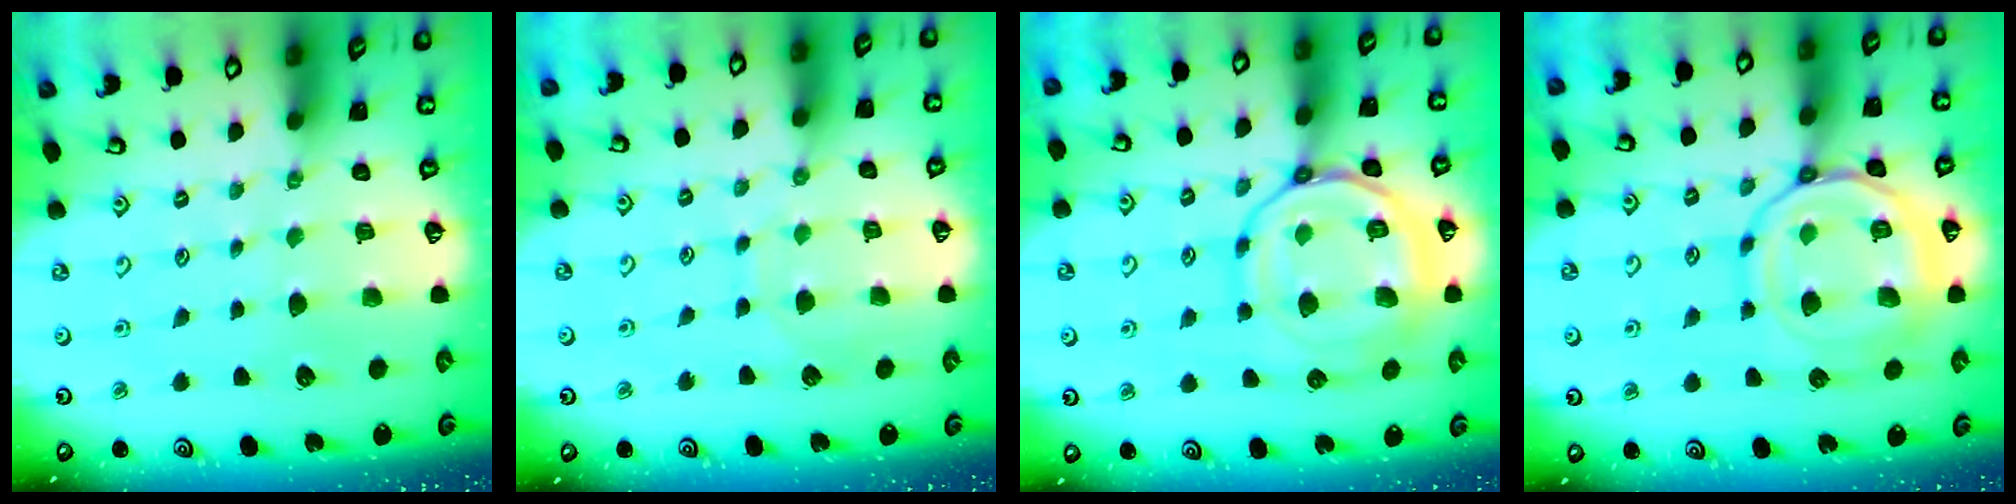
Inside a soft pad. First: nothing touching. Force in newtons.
{"total": 6.3, "press": 6.3, "slide": 0.2}
{"total": 16.1, "press": 16.1, "slide": 1.5}
{"total": 14.4, "press": 14.4, "slide": 1.1}